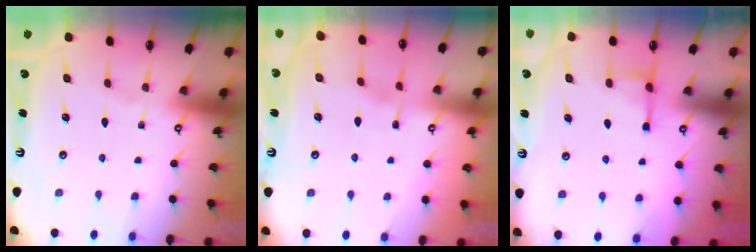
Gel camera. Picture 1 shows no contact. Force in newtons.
{"total": 2.0, "press": 2.0, "slide": 0.3}
{"total": 3.8, "press": 3.8, "slide": 0.5}